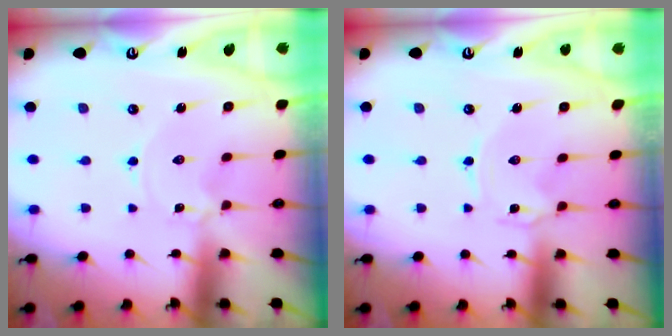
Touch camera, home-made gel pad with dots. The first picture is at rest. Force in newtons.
{"total": 0.9, "press": 0.9, "slide": 0.1}